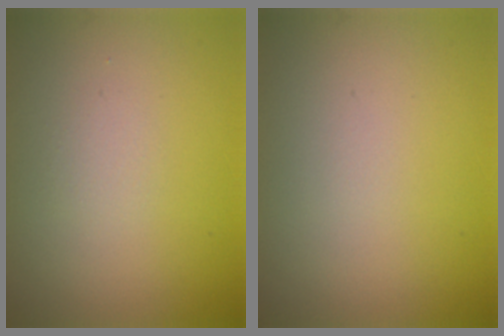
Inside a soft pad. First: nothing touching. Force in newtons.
{"total": 0.0}